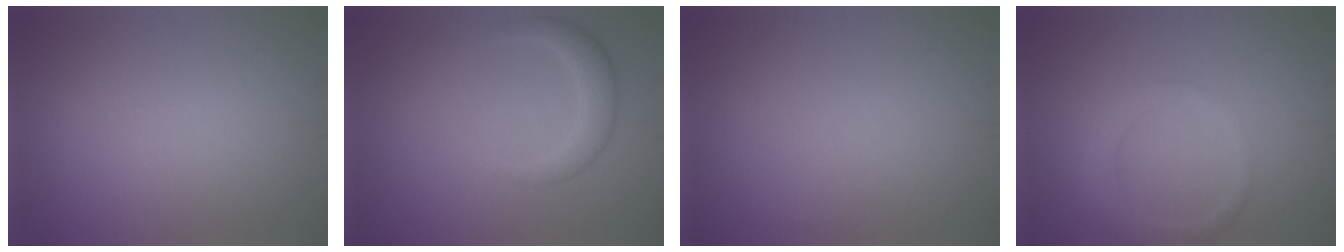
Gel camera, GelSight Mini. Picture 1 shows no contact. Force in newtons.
{"total": 2.7, "press": 2.6, "slide": 0.4}
{"total": 0.0}
{"total": 2.4, "press": 2.4, "slide": 0.2}